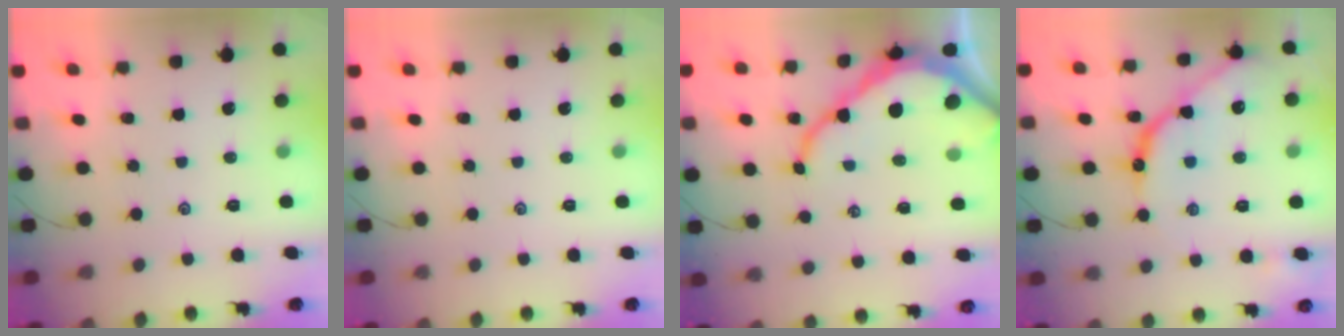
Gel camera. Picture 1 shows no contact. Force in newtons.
{"total": 0.0}
{"total": 11.9, "press": 11.8, "slide": 1.1}
{"total": 11.1, "press": 11.1, "slide": 1.0}